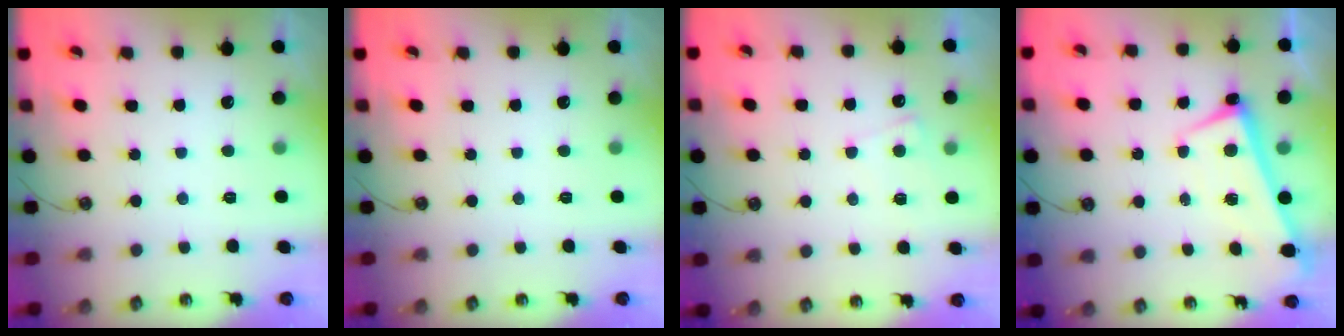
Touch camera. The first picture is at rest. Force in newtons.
{"total": 0.0}
{"total": 5.2, "press": 5.2, "slide": 0.5}
{"total": 1.3, "press": 1.0, "slide": 0.8}